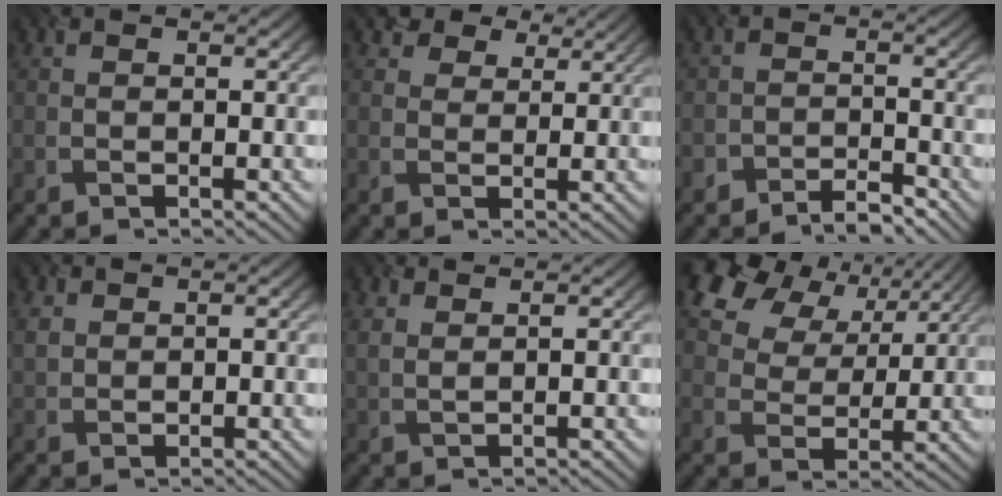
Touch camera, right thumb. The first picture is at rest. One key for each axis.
{"total": 5.8, "fx": 4.2, "fy": 3.6, "fz": 1.8, "tx": -0.055, "ty": -0.010, "tz": 0.069}
{"total": 2.8, "fx": -2.6, "fy": 1.0, "fz": 0.4, "tx": -0.001, "ty": 0.003, "tz": -0.055}
{"total": 1.9, "fx": 1.5, "fy": 1.1, "fz": 0.3, "tx": -0.019, "ty": -0.002, "tz": 0.029}
{"total": 1.9, "fx": 1.8, "fy": 0.0, "fz": 0.5, "tx": -0.025, "ty": 0.000, "tz": 0.036}
{"total": 12.8, "fx": 7.9, "fy": 8.1, "fz": 6.0, "tx": -0.159, "ty": 0.023, "tz": 0.144}